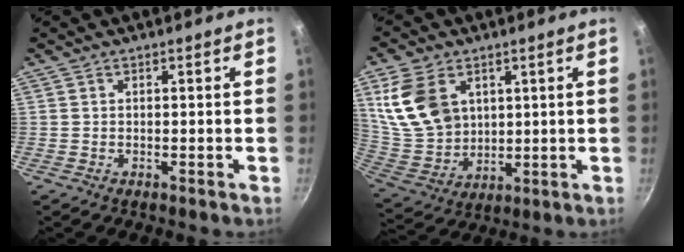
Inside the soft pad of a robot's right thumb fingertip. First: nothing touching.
{"total": 14.6, "force": [5.2, 10.5, 8.7], "torque": [-0.149, -0.024, 0.120]}